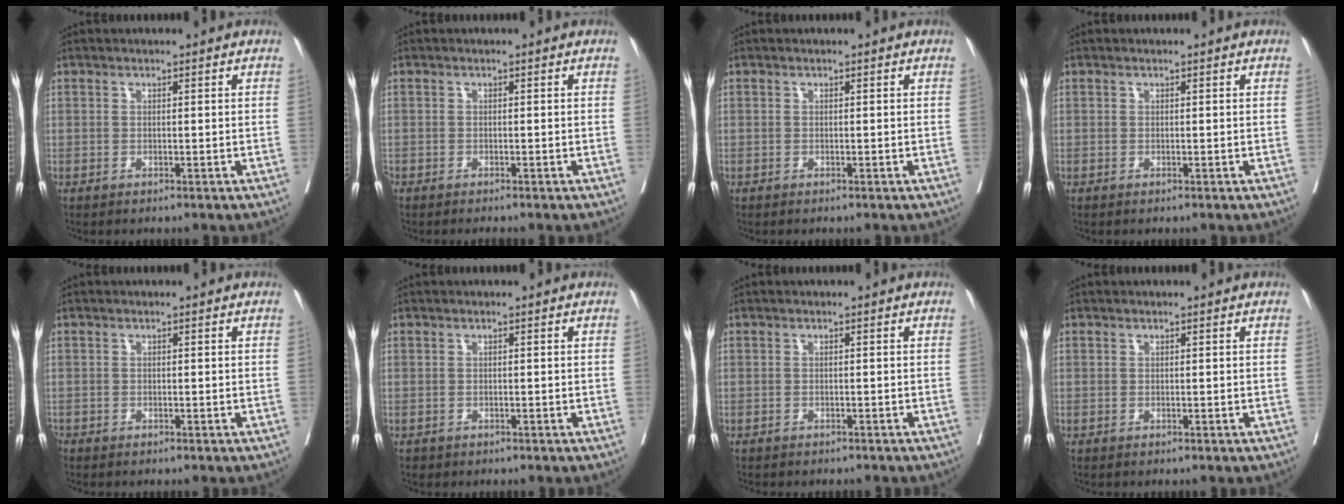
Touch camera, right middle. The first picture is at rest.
{"total": 1.5, "force": [-1.4, 0.0, 0.5], "torque": [-0.008, -0.002, -0.022]}
{"total": 0.0}
{"total": 0.0}
{"total": 0.6, "force": [-0.5, 0.2, 0.1], "torque": [-0.004, 0.000, -0.014]}
{"total": 0.6, "force": [-0.4, 0.4, 0.0], "torque": [-0.009, 0.002, -0.005]}
{"total": 3.0, "force": [-2.7, 0.8, 0.9], "torque": [-0.014, -0.004, -0.033]}
{"total": 0.0}